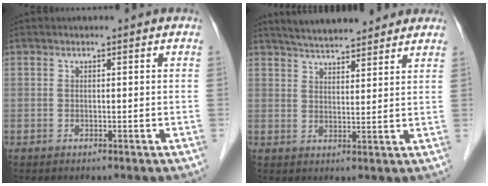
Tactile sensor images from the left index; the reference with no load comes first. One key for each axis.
{"total": 11.2, "fx": 10.1, "fy": 2.4, "fz": 4.3, "tx": -0.060, "ty": 0.023, "tz": 0.142}